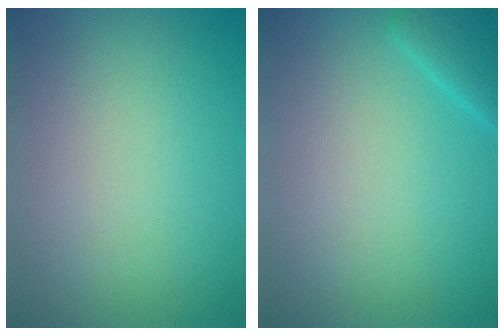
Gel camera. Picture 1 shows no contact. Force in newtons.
{"total": 2.3, "press": 2.3, "slide": 0.2}